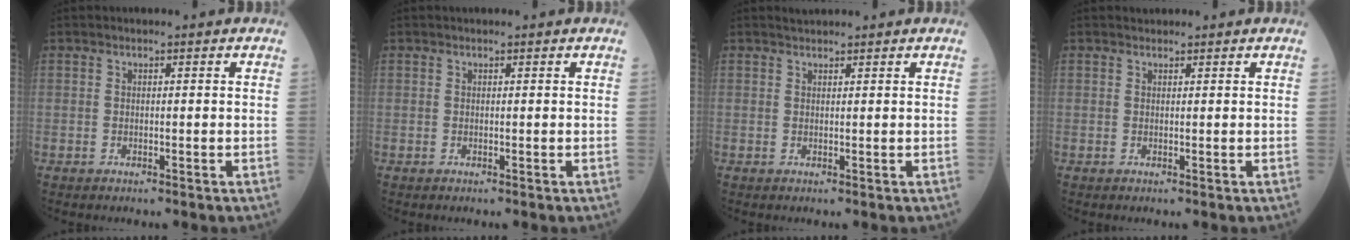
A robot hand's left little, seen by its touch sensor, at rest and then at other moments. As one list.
[{"total": 0.0}, {"total": 1.1, "force": [1.0, 0.1, 0.1], "torque": [-0.010, 0.009, 0.022]}, {"total": 0.7, "force": [0.6, 0.2, -0.1], "torque": [-0.006, 0.004, 0.010]}]